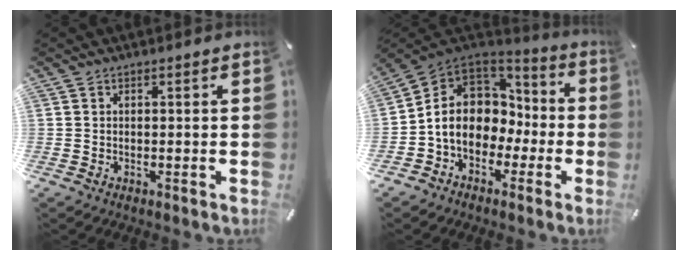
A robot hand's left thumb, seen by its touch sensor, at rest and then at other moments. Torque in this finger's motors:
{"motor_torque": [0.59, 2.37, 1.35, 0.57, 0.59]}